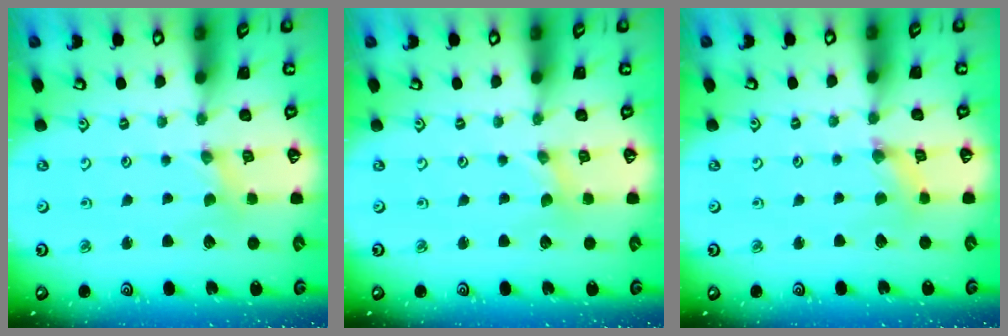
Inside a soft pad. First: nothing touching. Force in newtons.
{"total": 0.0}
{"total": 1.5, "press": 1.5, "slide": 0.3}